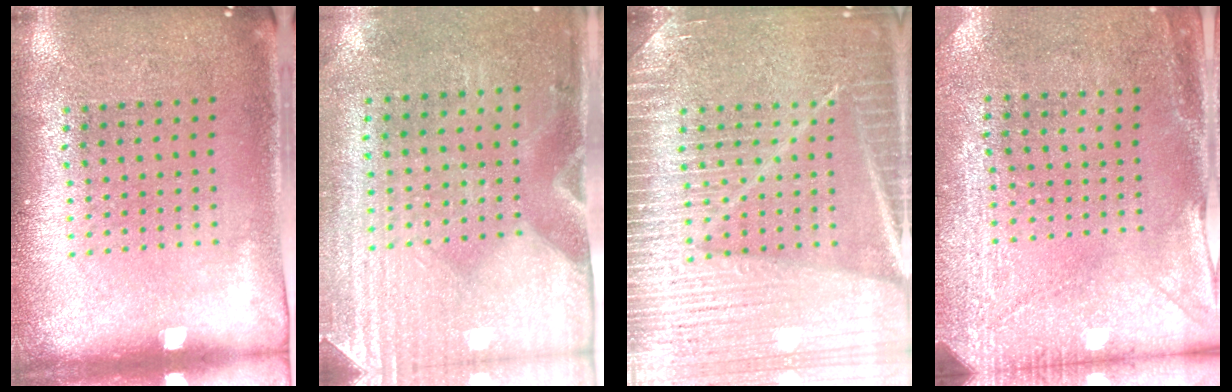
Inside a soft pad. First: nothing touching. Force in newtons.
{"total": 2.9, "press": 2.5, "slide": 1.5}
{"total": 6.7, "press": 6.7, "slide": 1.0}
{"total": 2.9, "press": 2.4, "slide": 1.6}